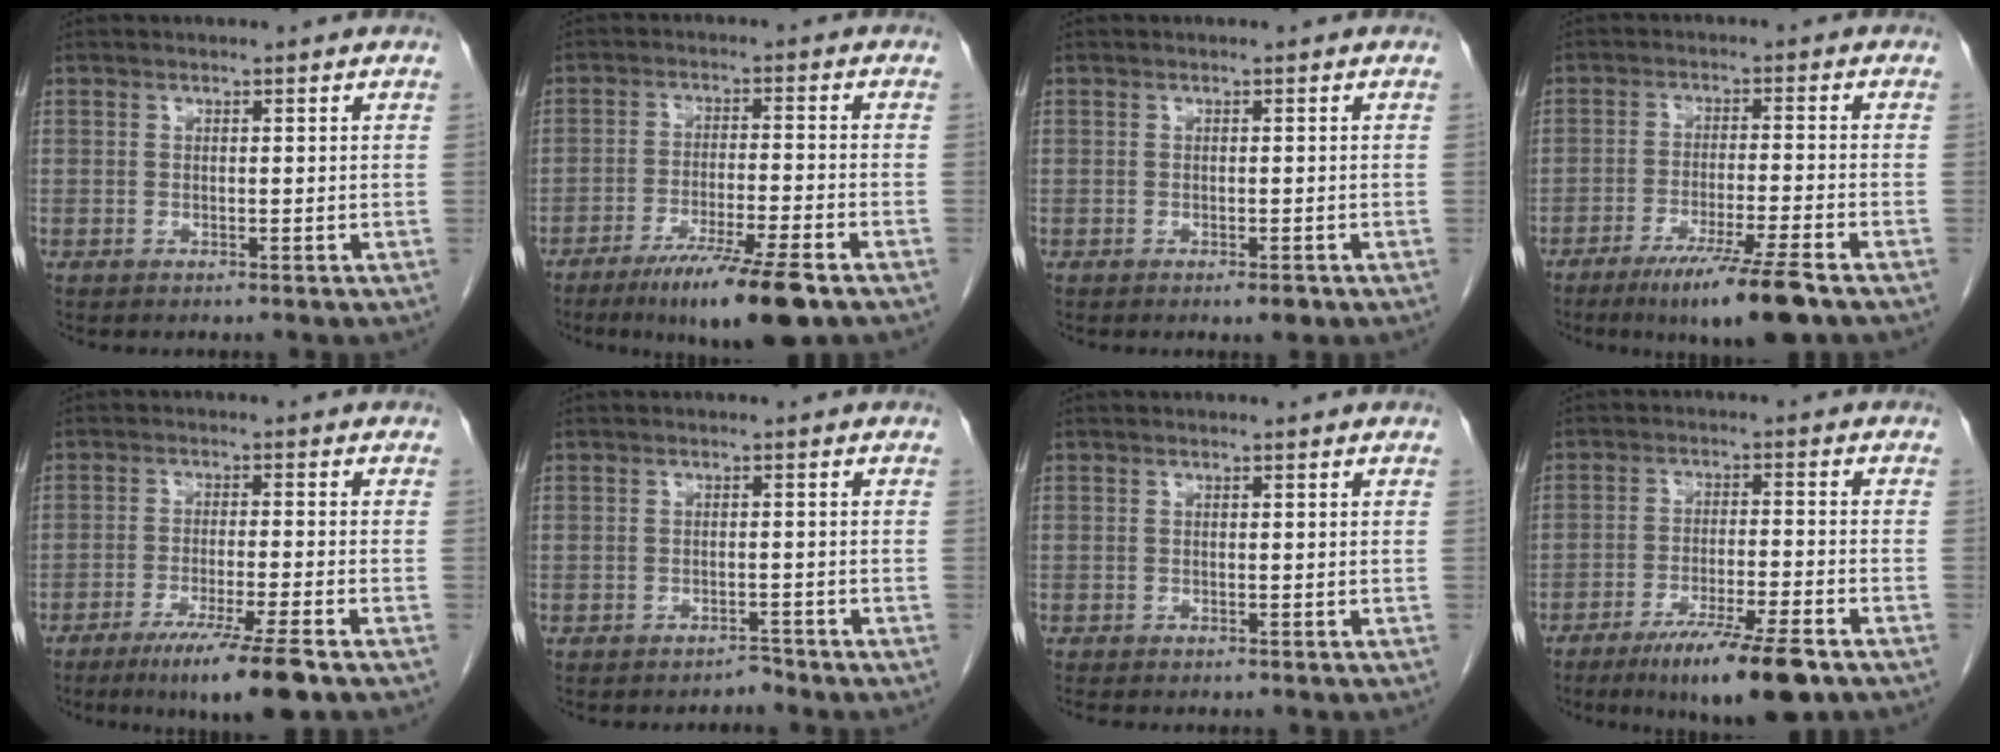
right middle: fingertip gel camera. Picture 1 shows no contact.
{"total": 11.2, "force": [-7.5, 0.1, 8.2], "torque": [-0.135, -0.030, -0.124]}
{"total": 1.4, "force": [-0.9, 0.3, 1.0], "torque": [-0.015, -0.002, -0.009]}
{"total": 10.0, "force": [-6.8, -0.5, 7.3], "torque": [-0.120, -0.028, -0.115]}
{"total": 9.5, "force": [-6.4, -0.9, 6.9], "torque": [-0.110, -0.027, -0.107]}
{"total": 1.4, "force": [-1.3, 0.2, -0.1], "torque": [0.006, -0.002, -0.018]}
{"total": 2.2, "force": [-1.9, 0.6, 1.0], "torque": [-0.011, -0.004, -0.022]}
{"total": 11.4, "force": [-7.6, 0.8, 8.4], "torque": [-0.135, -0.027, -0.124]}